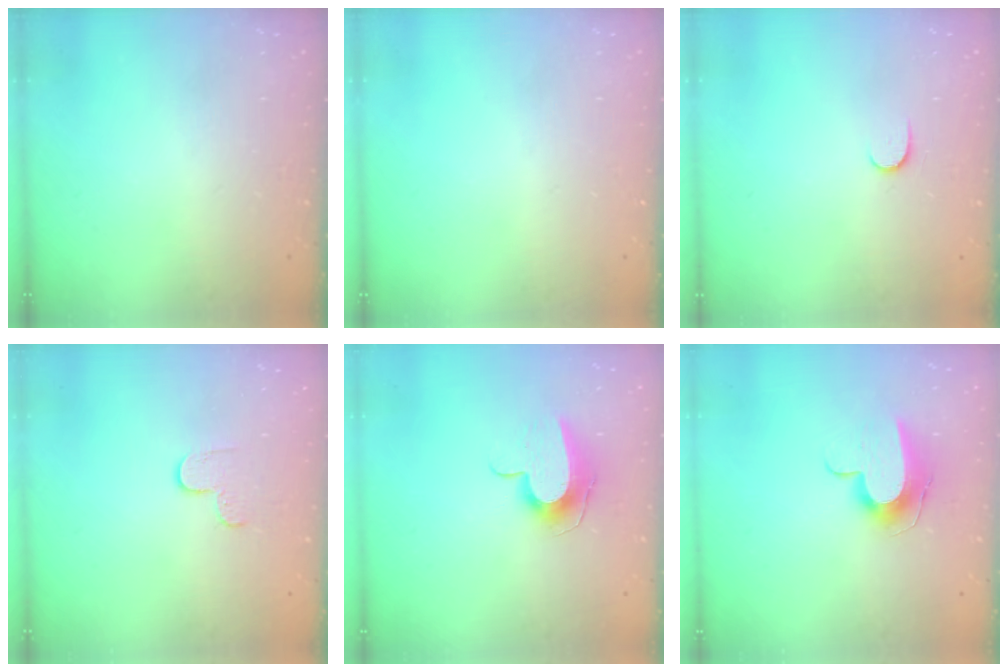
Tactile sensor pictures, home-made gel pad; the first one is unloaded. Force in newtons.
{"total": 0.0}
{"total": 3.9, "press": 3.9, "slide": 0.4}
{"total": 3.6, "press": 3.5, "slide": 0.4}
{"total": 9.4, "press": 9.4, "slide": 0.2}
{"total": 9.6, "press": 9.6, "slide": 0.4}